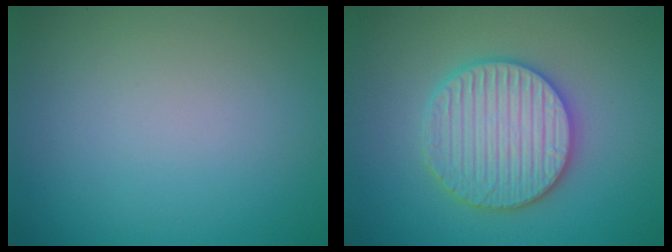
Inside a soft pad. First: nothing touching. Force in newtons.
{"total": 5.9, "press": 5.8, "slide": 1.1}